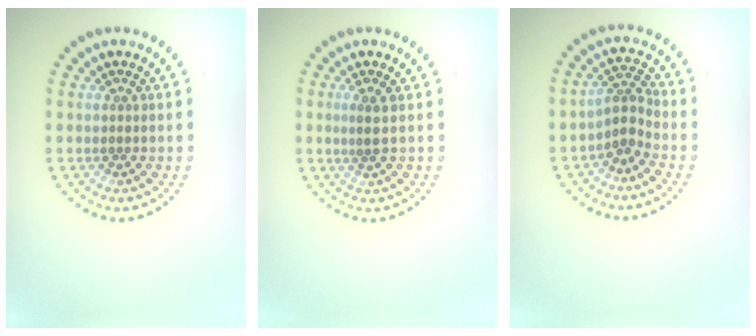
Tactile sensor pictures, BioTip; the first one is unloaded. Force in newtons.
{"total": 1.3, "press": 1.1, "slide": 0.7}
{"total": 2.3, "press": 1.6, "slide": 1.7}